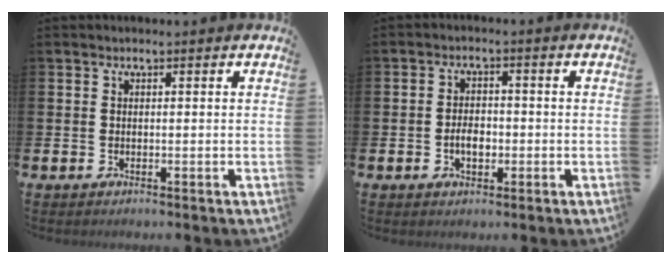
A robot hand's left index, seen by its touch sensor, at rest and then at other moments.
{"total": 3.2, "force": [-0.8, 1.9, 2.4], "torque": [-0.028, -0.004, -0.019]}